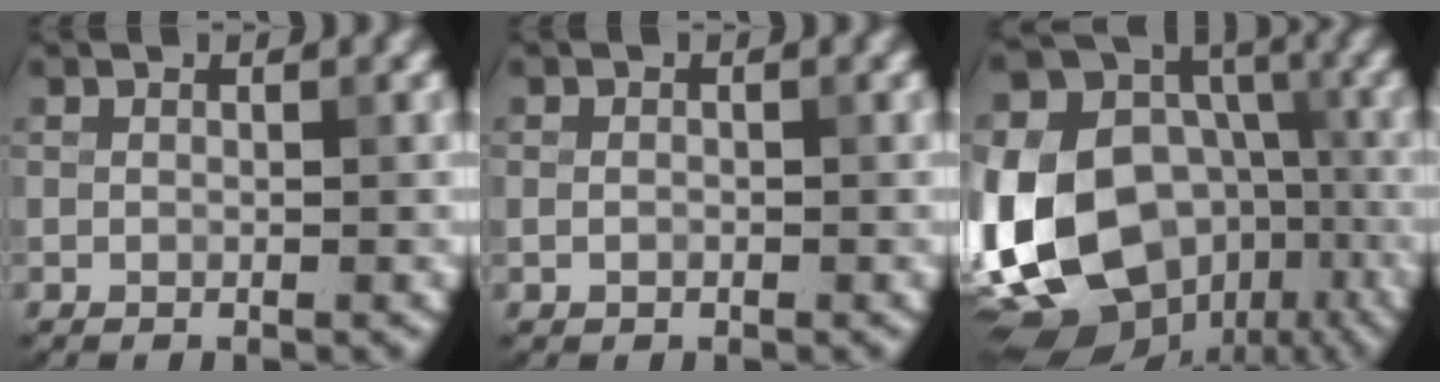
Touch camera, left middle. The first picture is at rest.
{"total": 0.7, "force": [-0.2, 0.5, 0.4], "torque": [-0.007, -0.001, -0.005]}
{"total": 17.2, "force": [-3.7, 13.0, 10.7], "torque": [-0.236, -0.013, -0.055]}